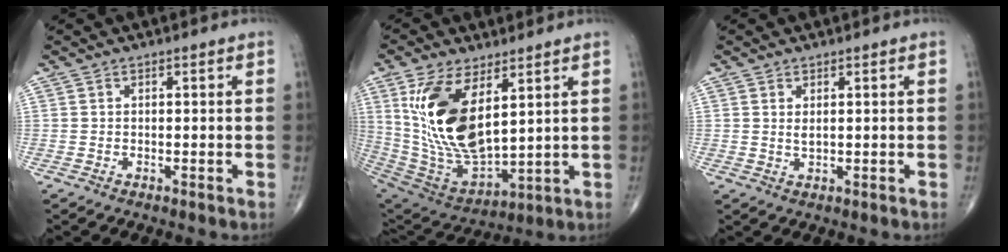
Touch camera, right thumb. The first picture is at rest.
{"total": 19.5, "force": [6.4, 9.2, 16.0], "torque": [-0.305, -0.030, 0.140]}
{"total": 1.4, "force": [0.5, 0.6, 1.2], "torque": [-0.022, -0.004, 0.012]}